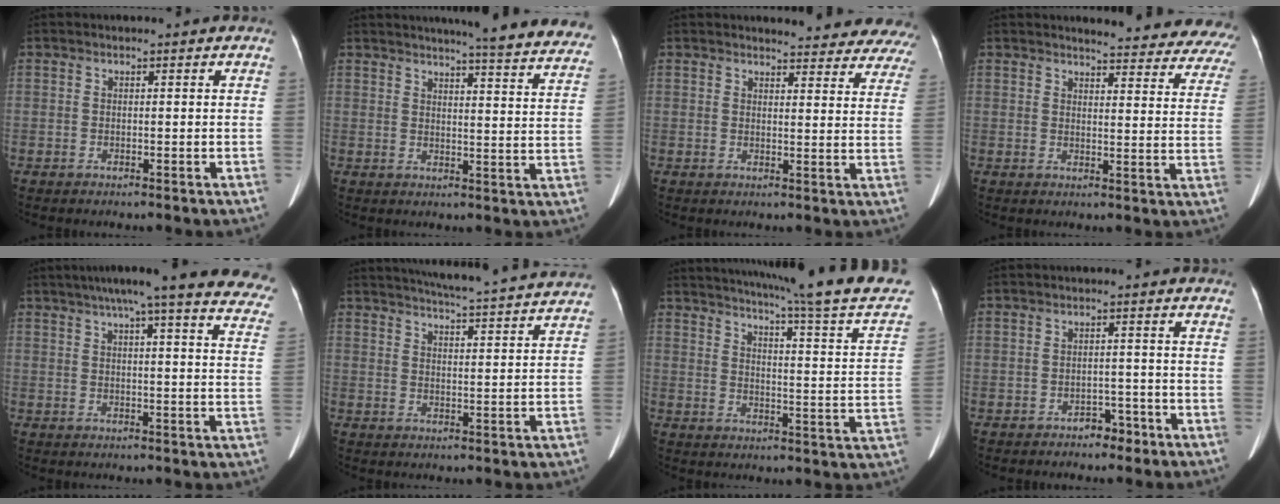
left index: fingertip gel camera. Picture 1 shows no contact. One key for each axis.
{"total": 23.3, "fx": 21.4, "fy": 1.3, "fz": 9.0, "tx": -0.110, "ty": -0.072, "tz": 0.234}
{"total": 17.4, "fx": 16.6, "fy": 3.7, "fz": 3.5, "tx": -0.009, "ty": -0.061, "tz": 0.161}
{"total": 21.0, "fx": 20.0, "fy": 3.5, "fz": 5.1, "tx": -0.038, "ty": -0.088, "tz": 0.203}
{"total": 27.7, "fx": 23.7, "fy": 2.5, "fz": 14.1, "tx": -0.160, "ty": -0.031, "tz": 0.270}
{"total": 18.1, "fx": 16.8, "fy": -0.4, "fz": 6.6, "tx": -0.110, "ty": -0.012, "tz": 0.214}
{"total": 24.0, "fx": 20.3, "fy": -0.7, "fz": 12.6, "tx": -0.180, "ty": -0.053, "tz": 0.248}
{"total": 2.8, "fx": -2.1, "fy": 1.5, "fz": 1.1, "tx": -0.014, "ty": 0.006, "tz": -0.028}